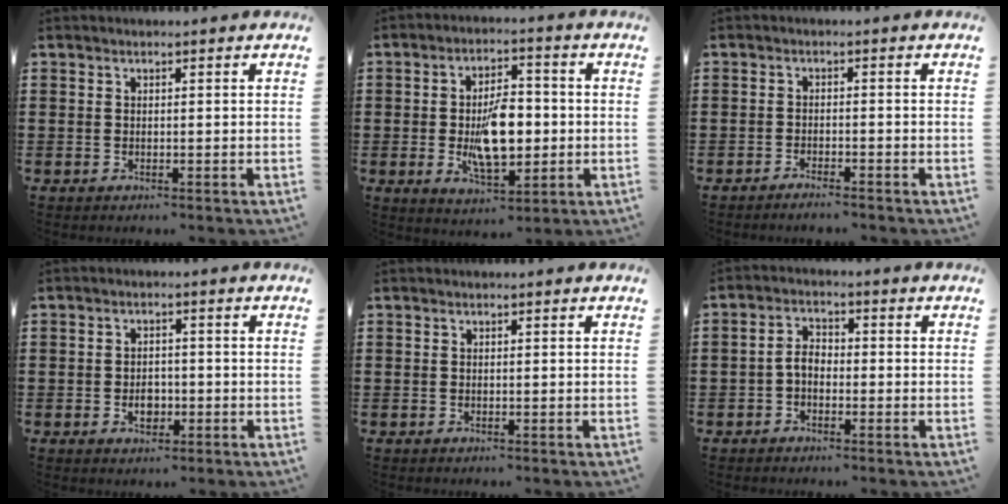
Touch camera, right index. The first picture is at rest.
{"total": 9.9, "force": [-1.0, 4.9, 8.5], "torque": [-0.144, -0.004, -0.024]}
{"total": 1.5, "force": [-1.5, -0.1, 0.2], "torque": [-0.005, 0.005, -0.030]}
{"total": 3.0, "force": [-0.9, 2.1, 2.0], "torque": [-0.024, -0.005, -0.021]}
{"total": 0.0}
{"total": 3.0, "force": [-1.1, 1.7, 2.2], "torque": [-0.058, 0.002, -0.026]}